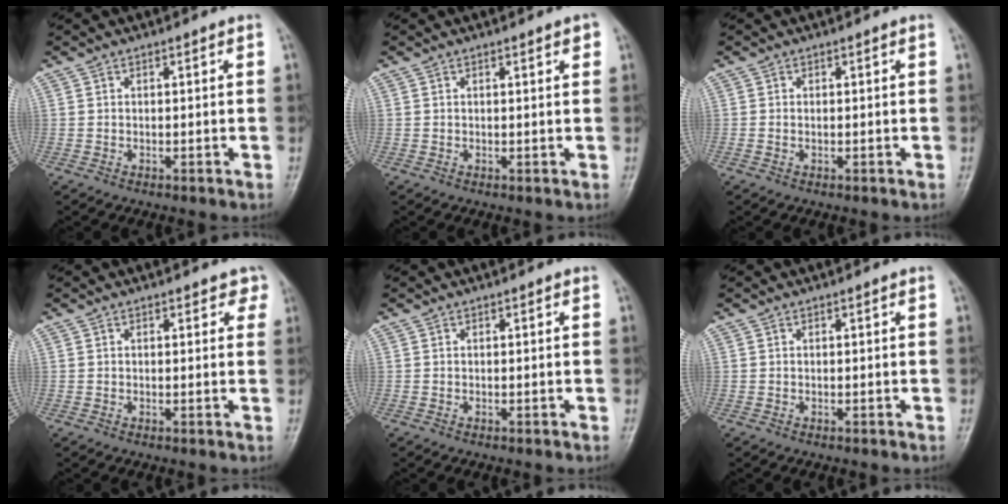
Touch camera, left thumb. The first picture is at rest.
{"total": 1.5, "force": [0.9, 0.3, 1.1], "torque": [-0.014, -0.002, 0.010]}
{"total": 0.6, "force": [0.0, 0.3, 0.5], "torque": [-0.016, 0.009, 0.004]}
{"total": 2.5, "force": [1.6, 1.7, 0.9], "torque": [0.022, -0.004, 0.013]}
{"total": 0.0}
{"total": 0.0}